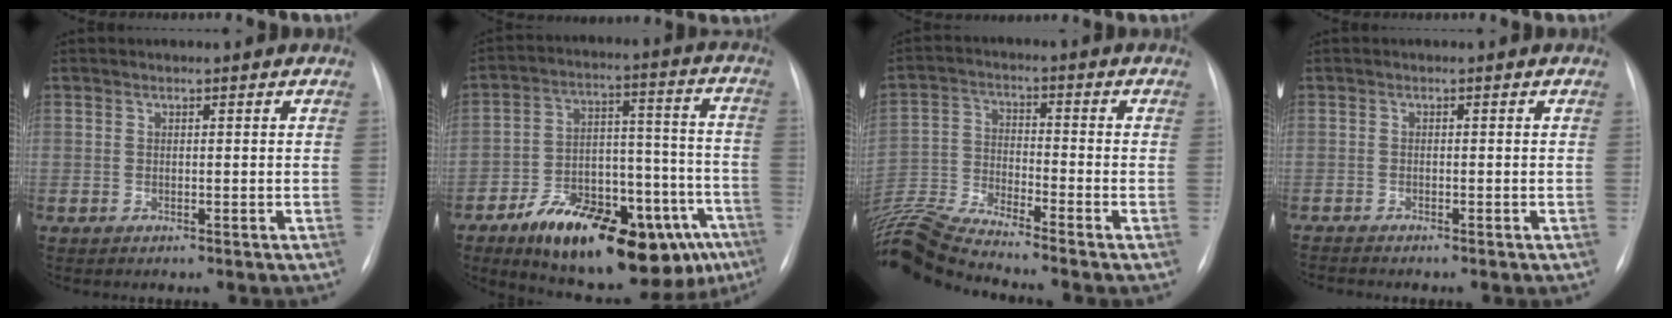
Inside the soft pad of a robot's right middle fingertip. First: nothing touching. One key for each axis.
{"total": 25.8, "fx": -15.3, "fy": 9.5, "fz": 18.4, "tx": -0.207, "ty": 0.041, "tz": -0.224}
{"total": 11.6, "fx": -10.9, "fy": -2.0, "fz": 3.4, "tx": -0.069, "ty": -0.008, "tz": -0.210}
{"total": 2.0, "fx": -1.9, "fy": -0.2, "fz": 0.6, "tx": -0.008, "ty": -0.002, "tz": -0.029}